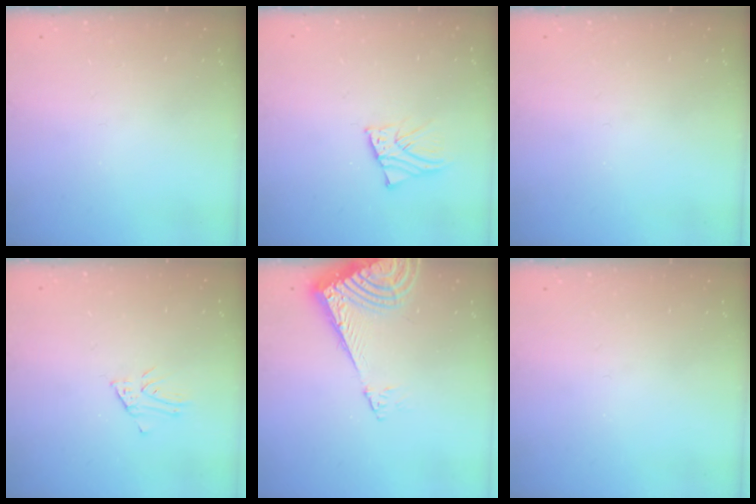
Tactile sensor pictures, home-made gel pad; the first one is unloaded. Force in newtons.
{"total": 2.3, "press": 2.3, "slide": 0.1}
{"total": 0.0}
{"total": 3.6, "press": 3.6, "slide": 0.3}
{"total": 9.4, "press": 9.3, "slide": 1.2}
{"total": 0.0}